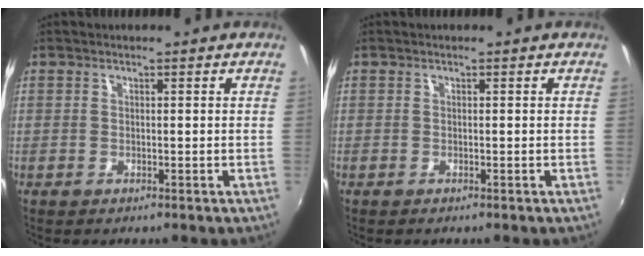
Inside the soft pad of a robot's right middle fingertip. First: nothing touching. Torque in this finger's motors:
{"motor_torque": [-0.32, 0.02, 0.05, -0.01]}